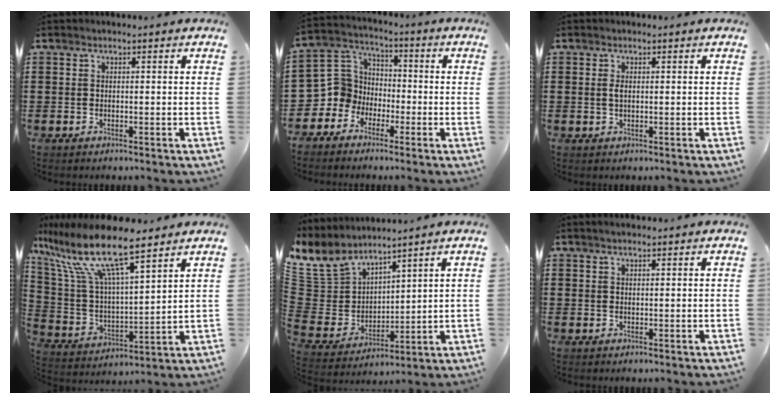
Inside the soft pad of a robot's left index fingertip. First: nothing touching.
{"total": 6.8, "force": [-2.4, 6.2, 1.2], "torque": [-0.068, 0.008, -0.054]}
{"total": 1.4, "force": [0.2, 0.5, 1.3], "torque": [-0.027, 0.003, 0.003]}
{"total": 12.8, "force": [9.4, 2.5, 8.3], "torque": [-0.199, -0.052, 0.161]}
{"total": 8.3, "force": [6.4, 5.1, 0.7], "torque": [-0.072, -0.054, 0.125]}
{"total": 1.0, "force": [0.8, 0.2, 0.6], "torque": [-0.012, 0.002, 0.015]}